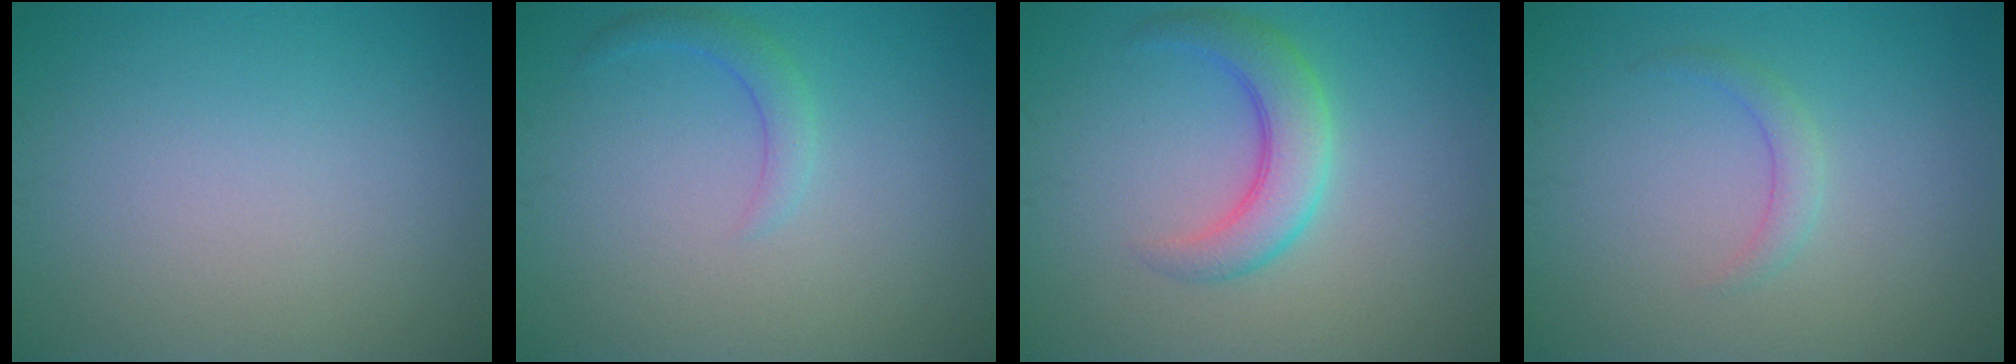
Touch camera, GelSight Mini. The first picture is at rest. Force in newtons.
{"total": 1.6, "press": 1.6, "slide": 0.2}
{"total": 4.0, "press": 4.0, "slide": 0.0}
{"total": 1.4, "press": 1.4, "slide": 0.1}